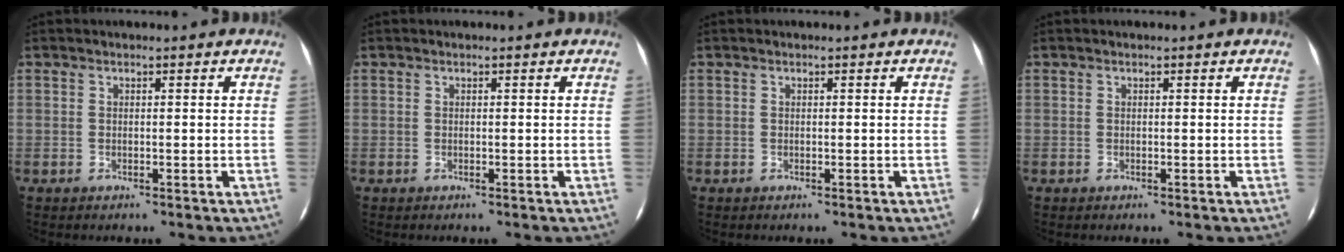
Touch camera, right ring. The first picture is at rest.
{"total": 0.0}
{"total": 0.0}
{"total": 0.0}